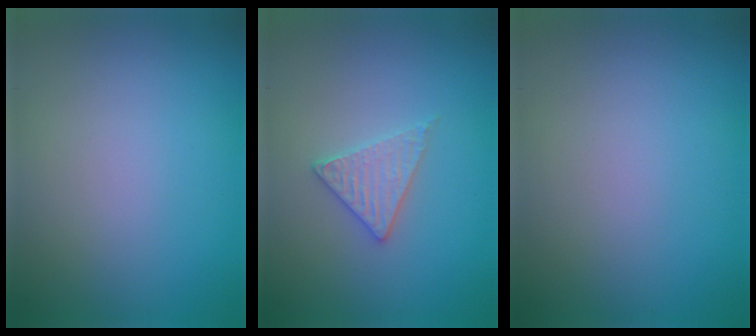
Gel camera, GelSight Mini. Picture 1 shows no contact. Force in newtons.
{"total": 2.4, "press": 2.4, "slide": 0.3}
{"total": 0.0}